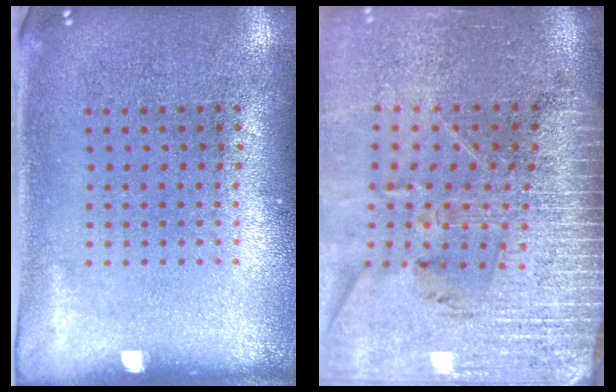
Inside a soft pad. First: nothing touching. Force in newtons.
{"total": 4.0, "press": 3.4, "slide": 2.0}